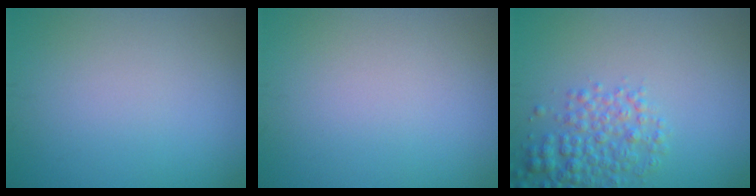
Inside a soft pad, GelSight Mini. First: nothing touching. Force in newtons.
{"total": 0.0}
{"total": 3.9, "press": 3.9, "slide": 0.2}